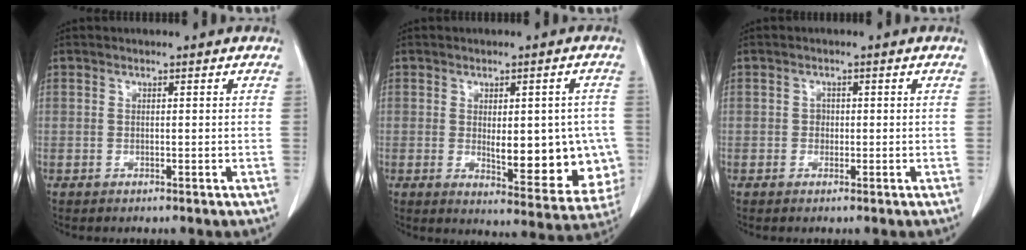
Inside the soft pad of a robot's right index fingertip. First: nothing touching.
{"total": 14.1, "force": [-1.5, 5.5, 12.8], "torque": [-0.137, -0.002, 0.000]}
{"total": 1.2, "force": [-0.1, 1.1, 0.5], "torque": [-0.004, 0.004, -0.001]}